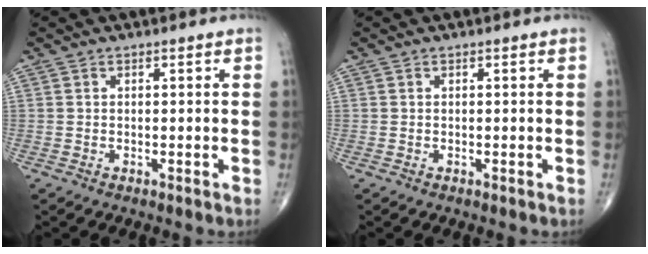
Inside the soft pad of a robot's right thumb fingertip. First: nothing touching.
{"total": 0.0}